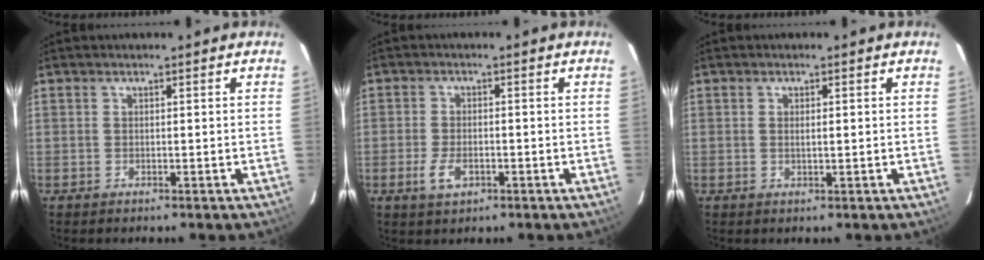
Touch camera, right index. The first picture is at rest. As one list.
[{"total": 4.5, "force": [-1.8, 2.3, 3.4], "torque": [-0.078, -0.006, -0.032]}, {"total": 1.2, "force": [0.1, 0.2, 1.2], "torque": [-0.019, 0.001, 0.002]}]